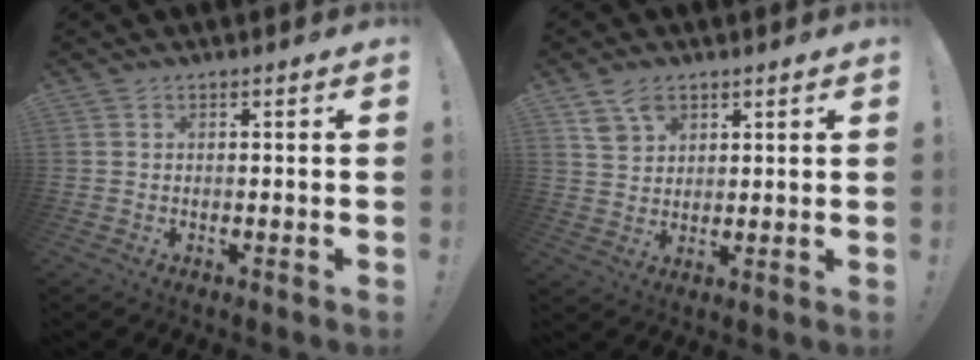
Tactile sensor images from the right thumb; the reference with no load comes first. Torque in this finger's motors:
{"motor_torque": [0.02, 0.50, 0.09, -0.04, 0.00]}